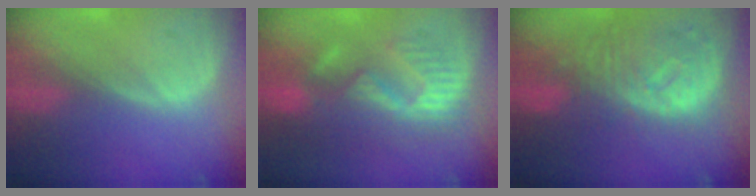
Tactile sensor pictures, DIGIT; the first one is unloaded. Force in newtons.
{"total": 10.9, "press": 9.7, "slide": 4.8}
{"total": 11.2, "press": 9.8, "slide": 5.4}